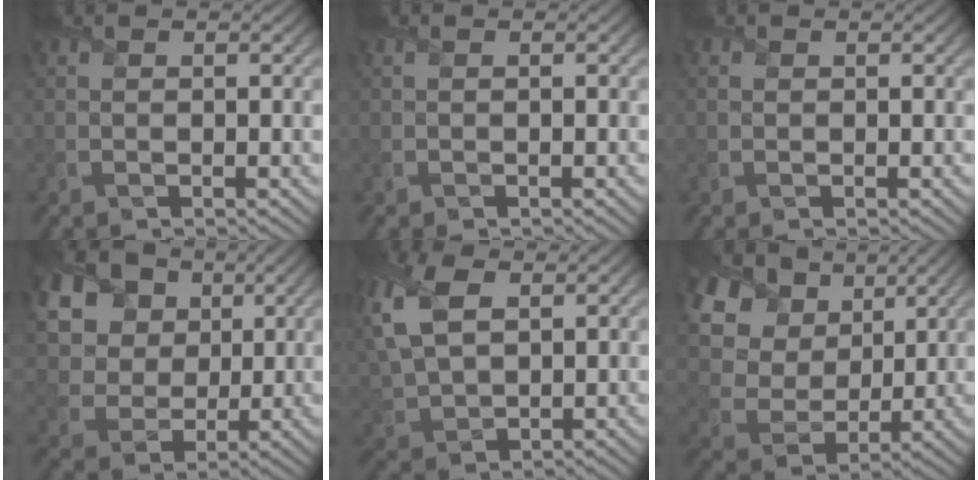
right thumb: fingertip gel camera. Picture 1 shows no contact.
{"total": 0.0}
{"total": 0.5, "force": [0.2, 0.4, 0.3], "torque": [-0.007, 0.001, 0.003]}
{"total": 19.9, "force": [9.2, 15.2, 9.0], "torque": [-0.265, 0.022, 0.187]}
{"total": 11.0, "force": [3.9, 6.6, 7.9], "torque": [-0.227, 0.016, 0.076]}
{"total": 16.5, "force": [8.2, 11.7, 8.2], "torque": [-0.245, 0.037, 0.177]}